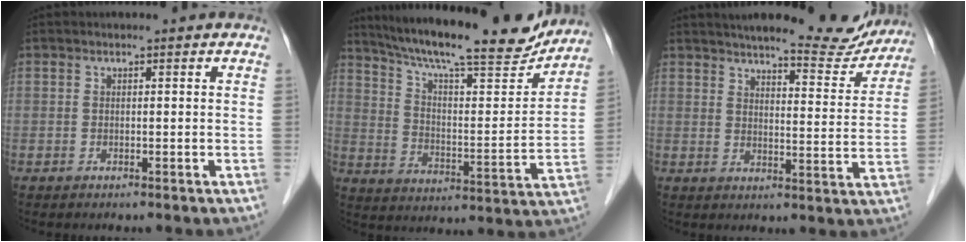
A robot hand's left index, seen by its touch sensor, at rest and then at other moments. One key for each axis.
{"total": 22.7, "fx": 19.9, "fy": 3.1, "fz": 10.5, "tx": -0.178, "ty": -0.013, "tz": 0.287}
{"total": 14.3, "fx": 13.2, "fy": 2.2, "fz": 4.9, "tx": -0.058, "ty": -0.023, "tz": 0.159}